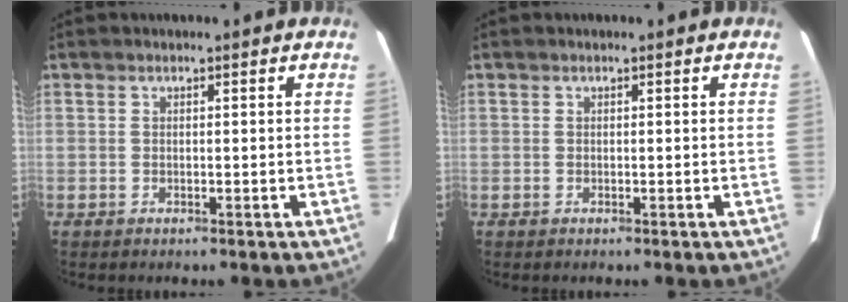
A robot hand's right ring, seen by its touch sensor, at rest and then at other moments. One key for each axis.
{"total": 0.0}